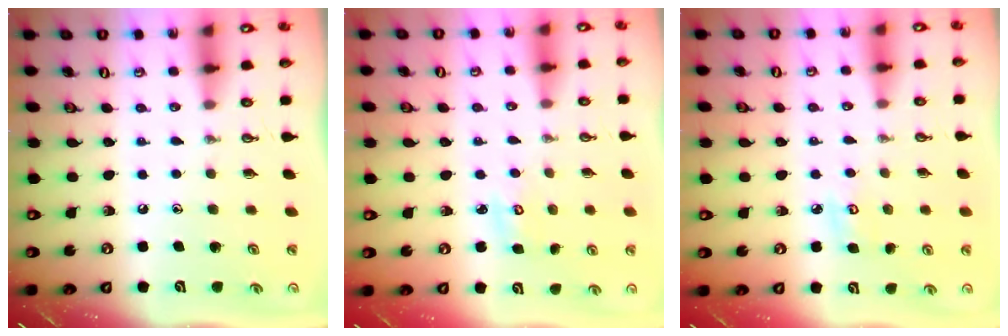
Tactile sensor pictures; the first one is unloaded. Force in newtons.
{"total": 3.2, "press": 3.1, "slide": 0.2}
{"total": 4.4, "press": 4.4, "slide": 0.5}